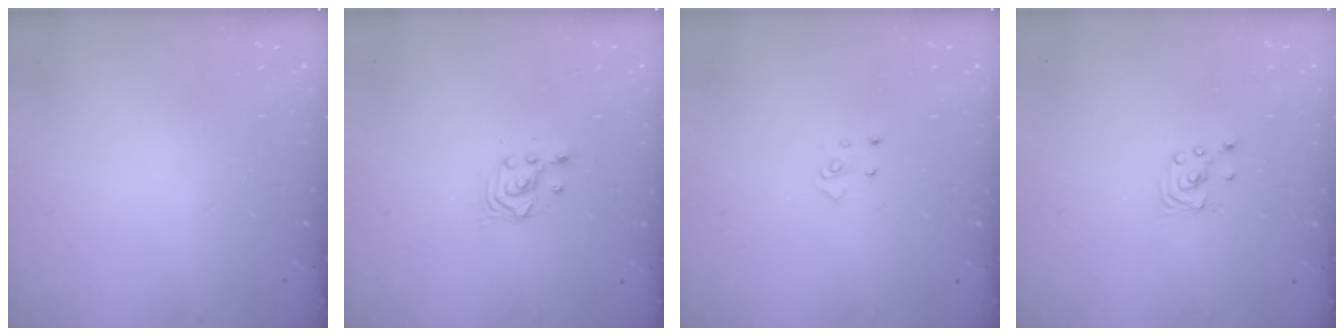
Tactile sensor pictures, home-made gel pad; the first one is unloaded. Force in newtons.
{"total": 2.5, "press": 2.5, "slide": 0.2}
{"total": 2.6, "press": 2.6, "slide": 0.3}
{"total": 2.3, "press": 2.3, "slide": 0.2}